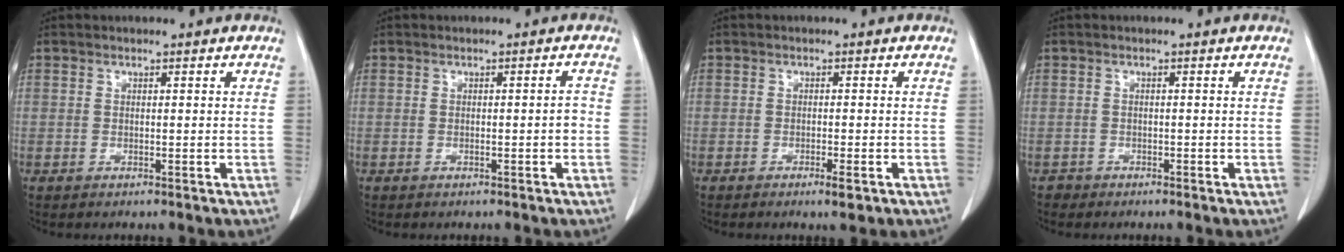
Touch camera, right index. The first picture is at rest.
{"total": 1.4, "force": [-0.5, 0.1, 1.3], "torque": [-0.013, 0.002, -0.008]}
{"total": 2.4, "force": [-1.3, 0.5, 2.0], "torque": [-0.031, -0.003, -0.017]}
{"total": 1.1, "force": [-0.8, 0.7, -0.3], "torque": [0.000, 0.003, -0.018]}